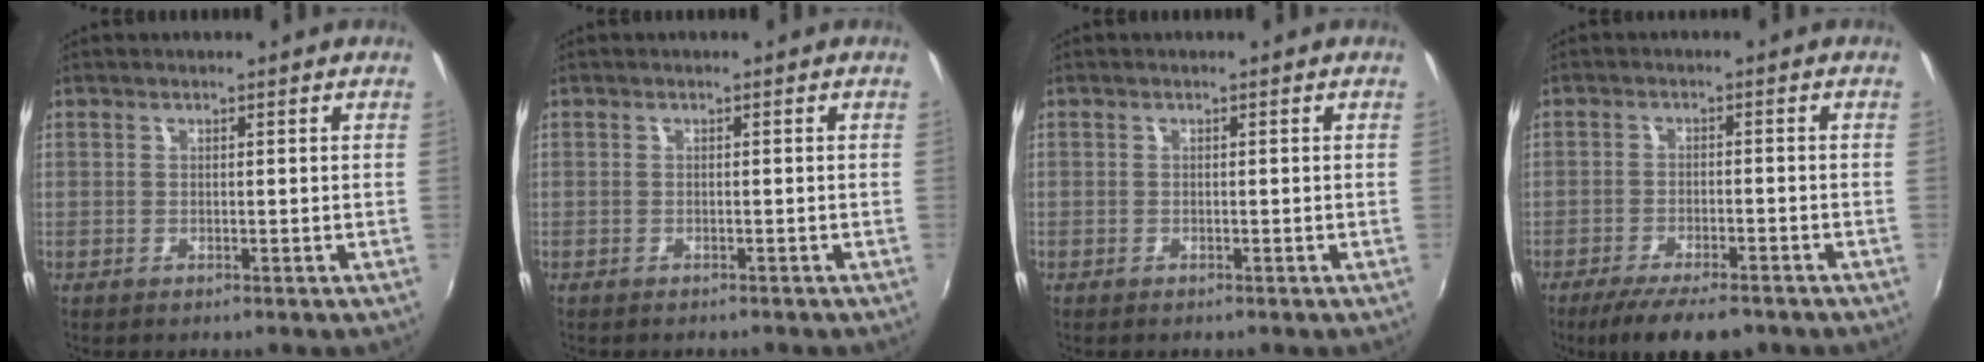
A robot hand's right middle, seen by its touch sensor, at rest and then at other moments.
{"total": 1.2, "force": [-1.1, 0.4, 0.3], "torque": [-0.009, -0.006, -0.016]}
{"total": 0.5, "force": [-0.3, 0.4, 0.0], "torque": [-0.002, 0.002, -0.005]}
{"total": 10.0, "force": [-7.8, 2.7, 5.6], "torque": [-0.123, -0.026, -0.127]}